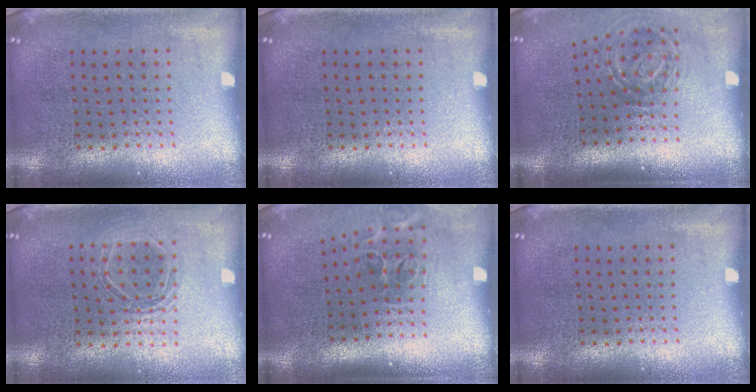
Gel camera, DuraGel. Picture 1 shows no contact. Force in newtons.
{"total": 0.0}
{"total": 2.0, "press": 1.2, "slide": 1.6}
{"total": 1.5, "press": 1.4, "slide": 0.7}
{"total": 2.0, "press": 1.2, "slide": 1.6}
{"total": 0.0}